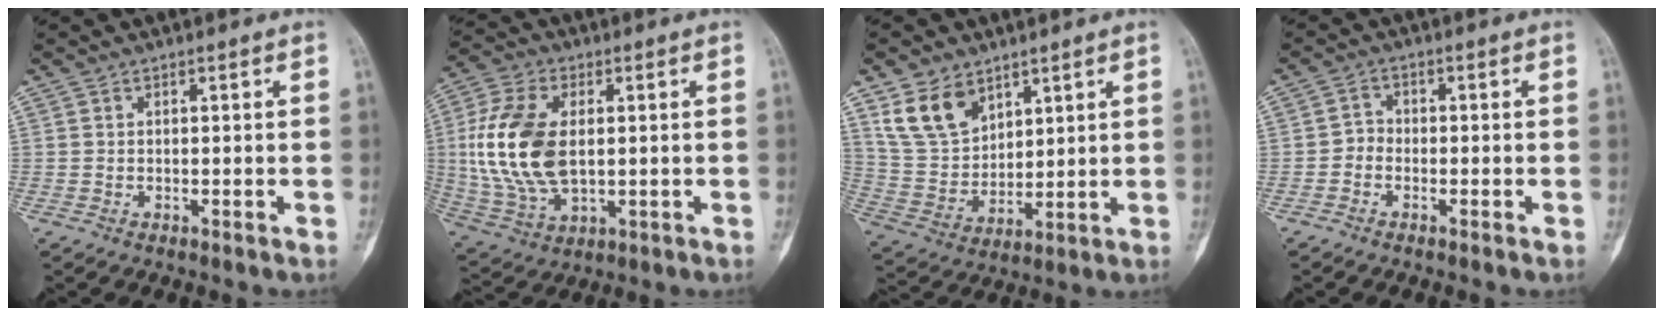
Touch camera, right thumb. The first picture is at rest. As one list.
[{"total": 16.9, "force": [1.3, 10.0, 13.6], "torque": [-0.280, -0.006, 0.032]}, {"total": 11.4, "force": [6.9, 7.4, 5.3], "torque": [-0.083, -0.031, 0.149]}, {"total": 2.1, "force": [-1.1, 1.7, 0.7], "torque": [0.004, 0.008, -0.031]}]